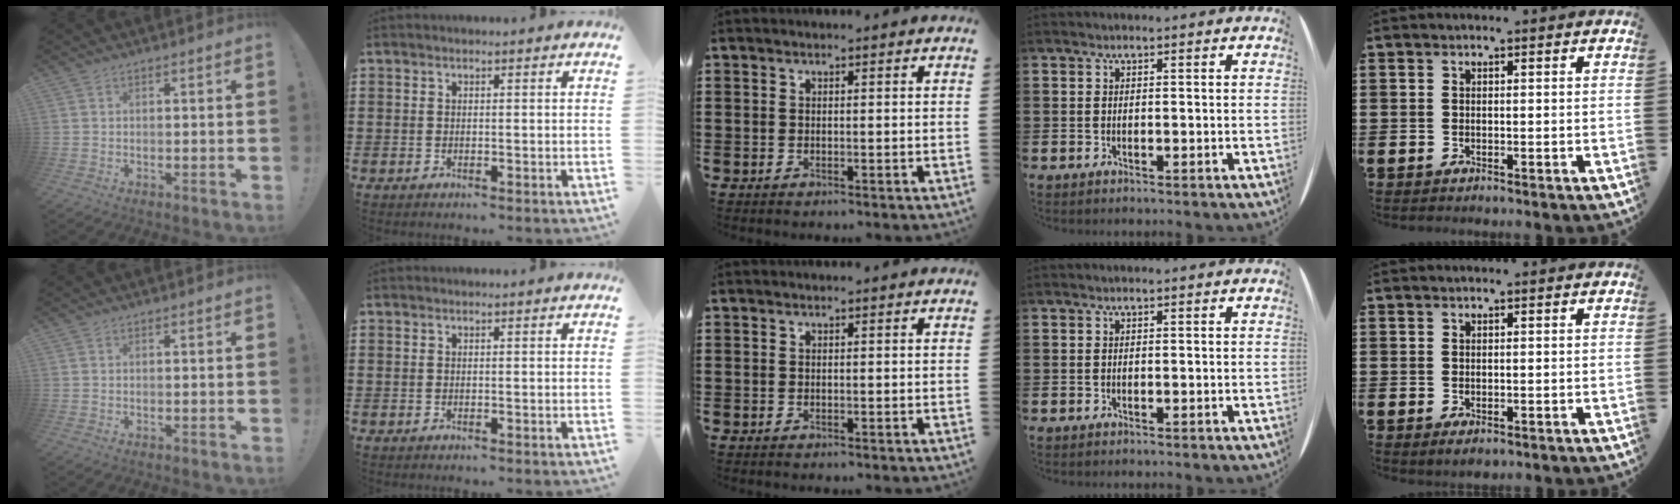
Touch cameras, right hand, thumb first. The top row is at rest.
{"little": {"total": 0.6, "force": [-0.3, 0.3, 0.4], "torque": [-0.001, -0.002, -0.008]}}